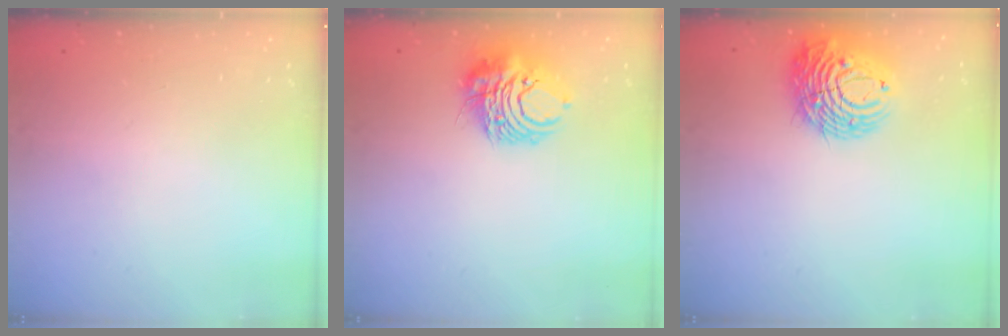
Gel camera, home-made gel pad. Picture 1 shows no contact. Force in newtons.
{"total": 9.2, "press": 9.1, "slide": 1.3}
{"total": 13.2, "press": 13.1, "slide": 1.5}